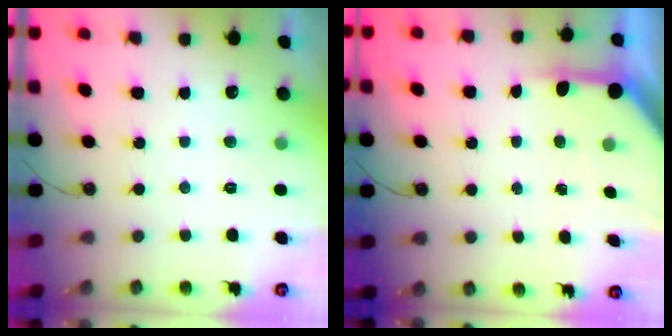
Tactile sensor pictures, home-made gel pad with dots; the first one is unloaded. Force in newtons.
{"total": 5.8, "press": 5.8, "slide": 0.3}